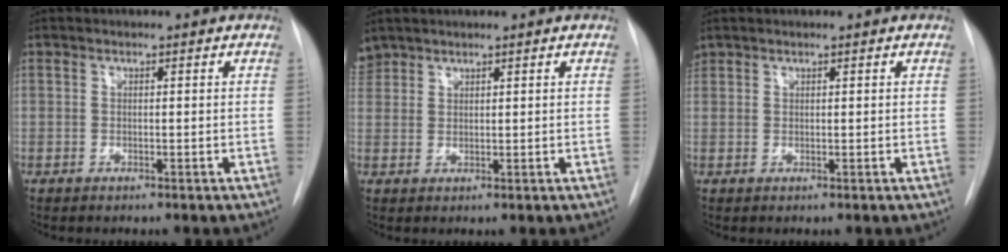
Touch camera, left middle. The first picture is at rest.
{"total": 2.9, "force": [2.5, 1.4, -0.1], "torque": [-0.003, 0.013, 0.052]}
{"total": 1.0, "force": [0.8, 0.6, 0.0], "torque": [-0.002, 0.012, 0.017]}